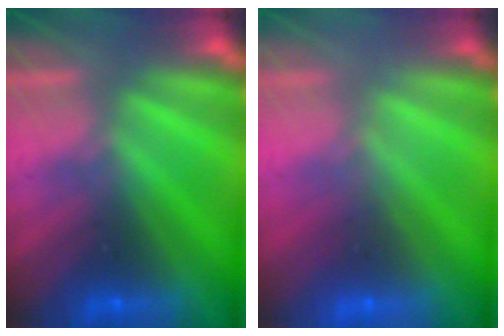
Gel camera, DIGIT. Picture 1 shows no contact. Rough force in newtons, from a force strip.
{"total": 1.6}